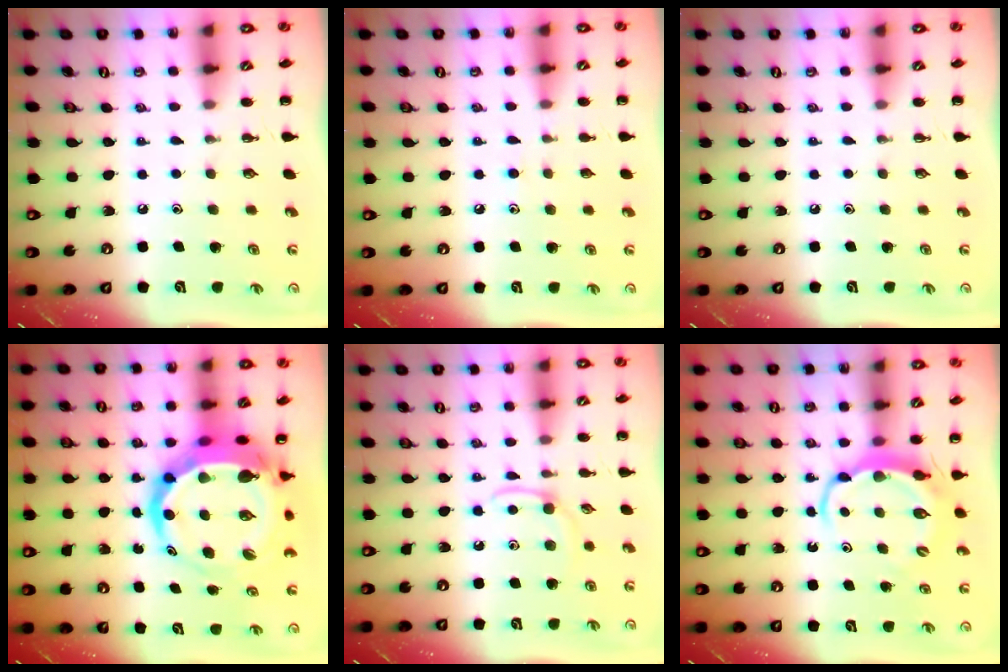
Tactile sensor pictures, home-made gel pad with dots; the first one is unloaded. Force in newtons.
{"total": 4.3, "press": 4.0, "slide": 1.6}
{"total": 0.0}
{"total": 12.8, "press": 12.3, "slide": 3.6}
{"total": 4.6, "press": 4.4, "slide": 1.4}
{"total": 5.9, "press": 5.9, "slide": 0.5}